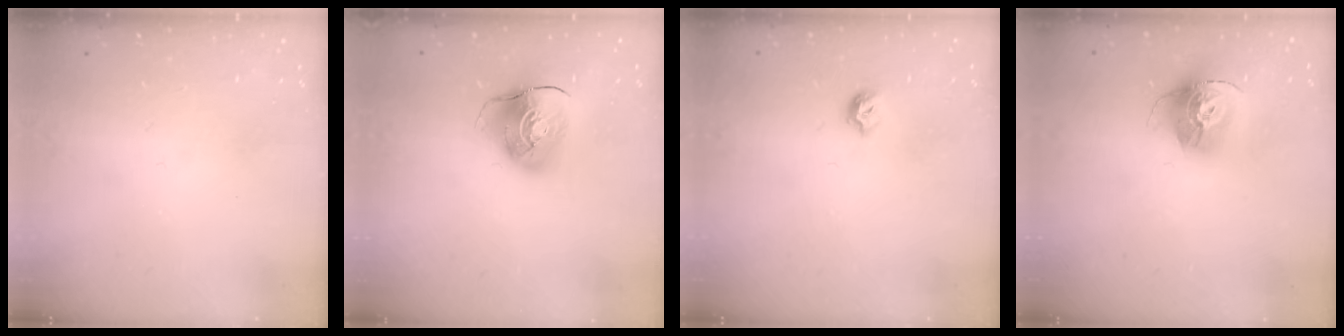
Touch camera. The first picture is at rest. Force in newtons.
{"total": 9.1, "press": 9.0, "slide": 1.2}
{"total": 5.3, "press": 5.3, "slide": 0.9}
{"total": 15.0, "press": 14.9, "slide": 1.5}